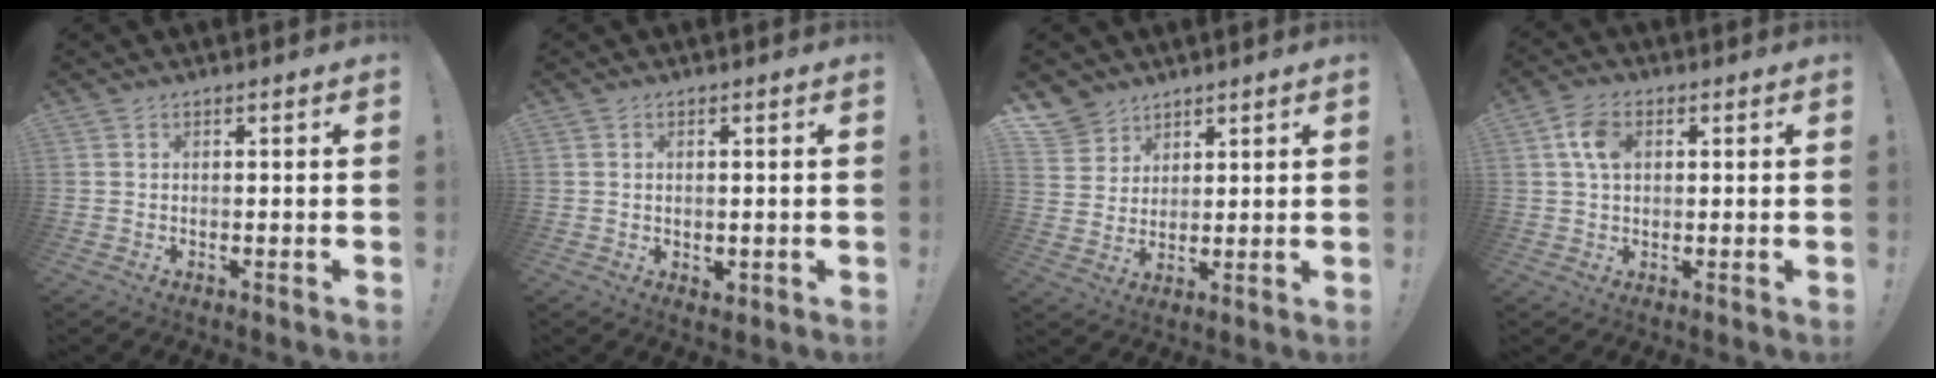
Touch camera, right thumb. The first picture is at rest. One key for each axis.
{"total": 1.6, "fx": 0.2, "fy": 1.1, "fz": 1.2, "tx": -0.021, "ty": 0.003, "tz": 0.005}
{"total": 7.4, "fx": 5.5, "fy": 4.9, "fz": 0.7, "tx": -0.013, "ty": -0.044, "tz": 0.108}
{"total": 7.0, "fx": 1.6, "fy": 4.8, "fz": 4.8, "tx": -0.085, "ty": 0.005, "tz": 0.031}